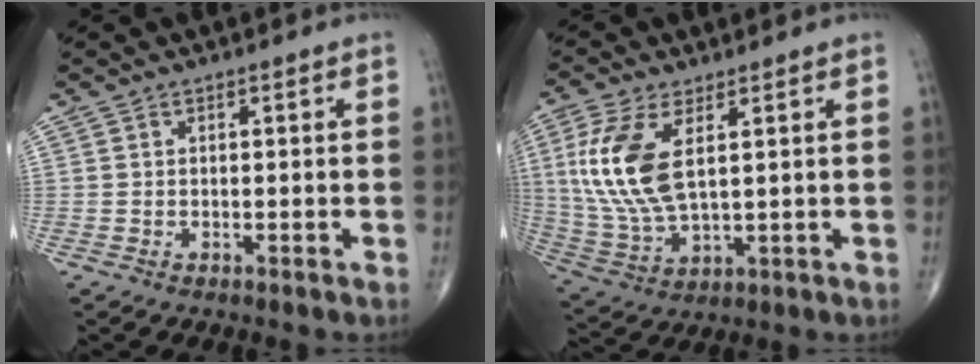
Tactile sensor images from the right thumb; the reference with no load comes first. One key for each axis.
{"total": 13.7, "fx": 3.4, "fy": 6.4, "fz": 11.6, "tx": -0.262, "ty": -0.010, "tz": 0.079}